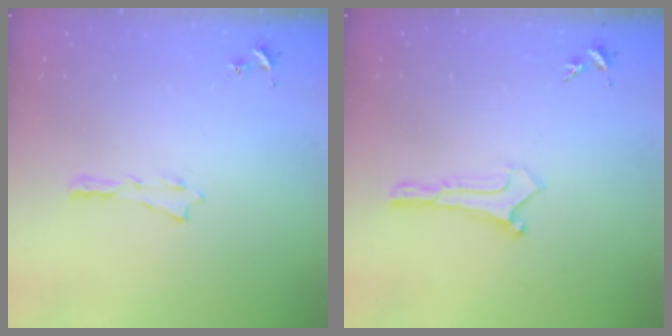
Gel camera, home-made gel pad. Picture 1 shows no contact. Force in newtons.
{"total": 0.0}